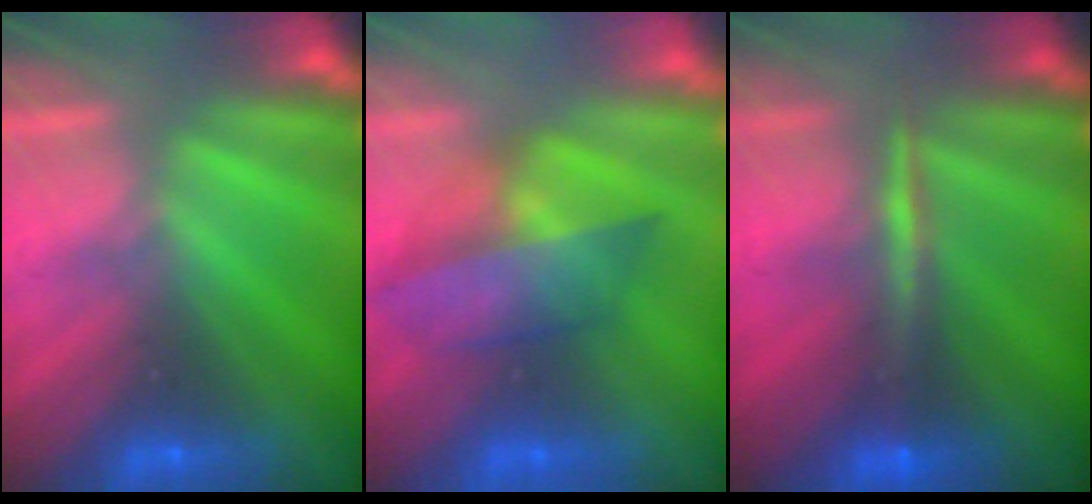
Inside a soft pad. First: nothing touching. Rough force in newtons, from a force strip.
{"total": 4.1}
{"total": 5.5}